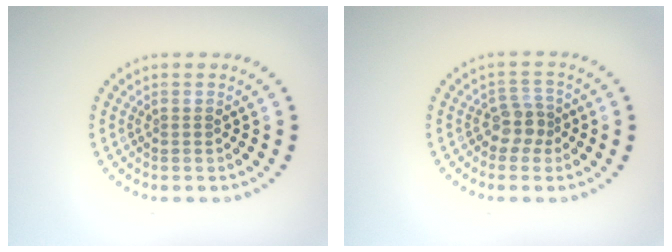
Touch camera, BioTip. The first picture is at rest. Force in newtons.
{"total": 2.3, "press": 1.8, "slide": 1.4}